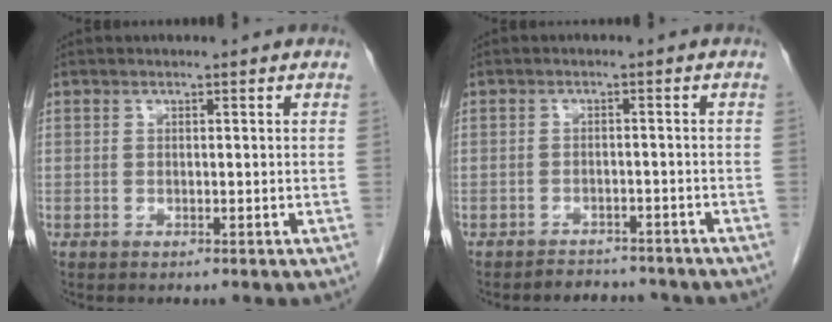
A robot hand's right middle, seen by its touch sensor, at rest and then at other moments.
{"total": 5.2, "force": [-4.8, 1.8, 0.4], "torque": [-0.005, 0.001, -0.060]}